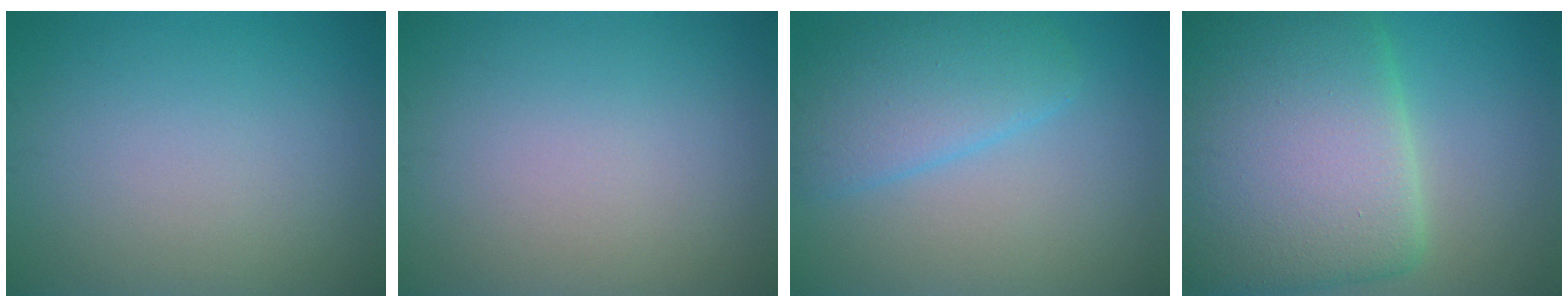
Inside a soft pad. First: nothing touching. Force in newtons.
{"total": 0.0}
{"total": 4.8, "press": 4.8, "slide": 0.2}
{"total": 14.6, "press": 14.6, "slide": 0.3}